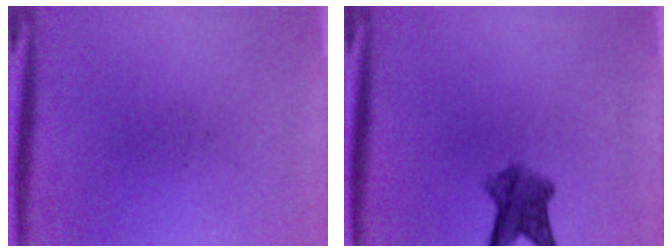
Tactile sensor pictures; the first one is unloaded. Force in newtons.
{"total": 5.1}